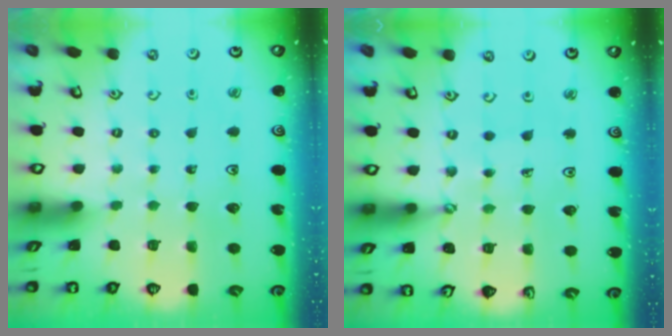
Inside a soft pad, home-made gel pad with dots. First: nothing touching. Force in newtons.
{"total": 0.6, "press": 0.6, "slide": 0.1}